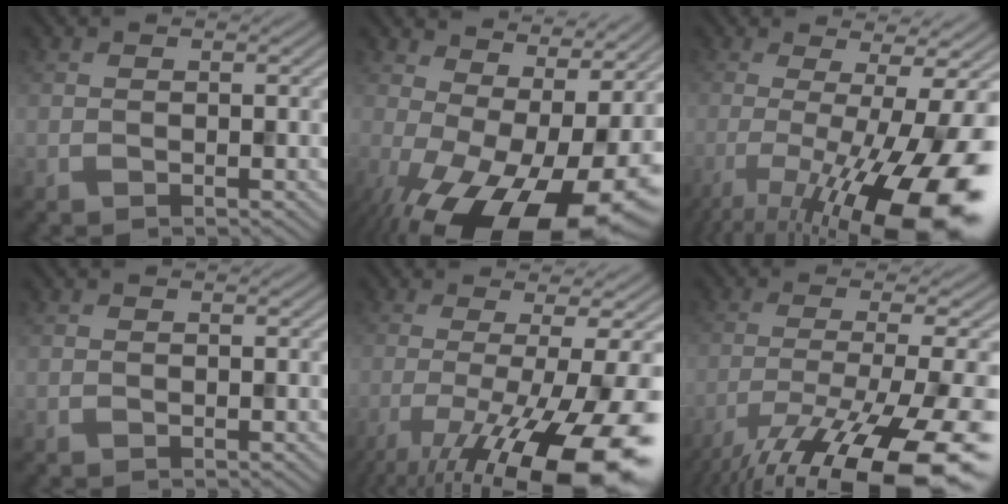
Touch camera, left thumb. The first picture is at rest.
{"total": 19.2, "force": [-3.9, 8.9, 16.6], "torque": [-0.249, -0.027, -0.029]}
{"total": 17.6, "force": [-5.9, 4.3, 16.0], "torque": [-0.217, -0.010, -0.094]}
{"total": 0.0}
{"total": 17.4, "force": [-7.2, 3.9, 15.4], "torque": [-0.204, -0.010, -0.113]}
{"total": 17.5, "force": [-11.1, 3.6, 13.1], "torque": [-0.215, -0.029, -0.176]}